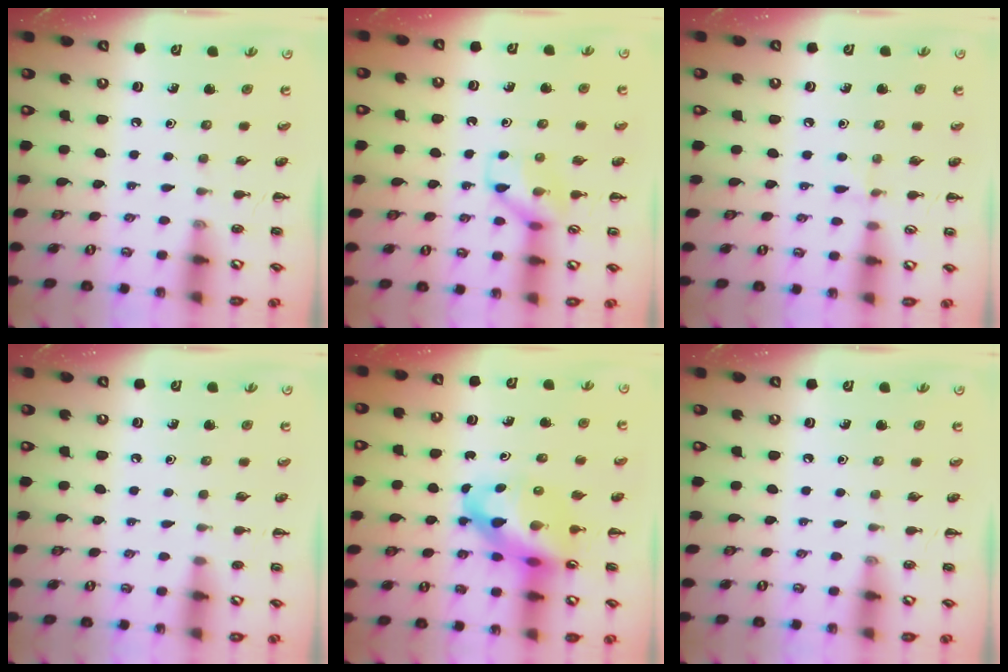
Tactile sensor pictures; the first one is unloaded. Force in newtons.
{"total": 9.6, "press": 9.6, "slide": 0.7}
{"total": 3.8, "press": 3.5, "slide": 1.4}
{"total": 0.7, "press": 0.7, "slide": 0.0}
{"total": 12.5, "press": 12.1, "slide": 3.4}
{"total": 0.0}